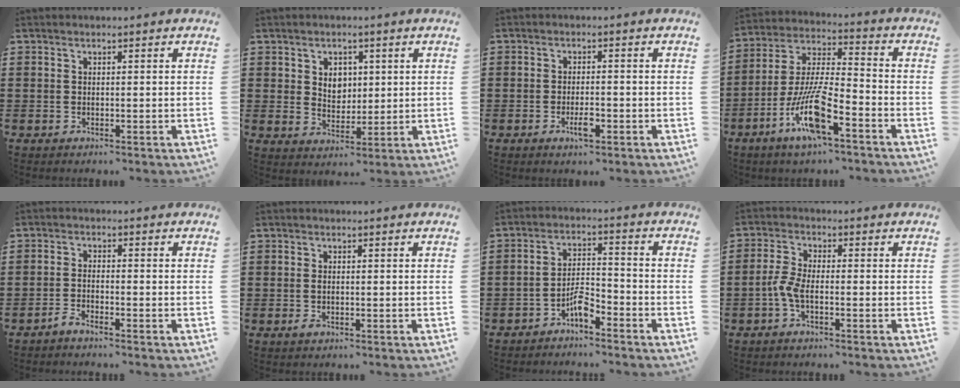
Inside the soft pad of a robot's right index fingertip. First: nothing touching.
{"total": 4.0, "force": [1.5, 3.3, 1.6], "torque": [-0.036, 0.010, 0.025]}
{"total": 3.0, "force": [-1.3, 0.8, 2.6], "torque": [-0.058, -0.003, -0.027]}
{"total": 11.9, "force": [-6.6, 2.8, 9.5], "torque": [-0.205, 0.000, -0.128]}
{"total": 1.7, "force": [-1.6, -0.2, 0.6], "torque": [-0.018, -0.004, -0.031]}
{"total": 0.8, "force": [-0.3, 0.5, 0.6], "torque": [-0.012, -0.002, -0.005]}
{"total": 4.5, "force": [-3.3, 1.5, 2.7], "torque": [-0.045, 0.013, -0.060]}
{"total": 3.6, "force": [-1.4, 1.3, 3.0], "torque": [-0.081, -0.004, -0.033]}